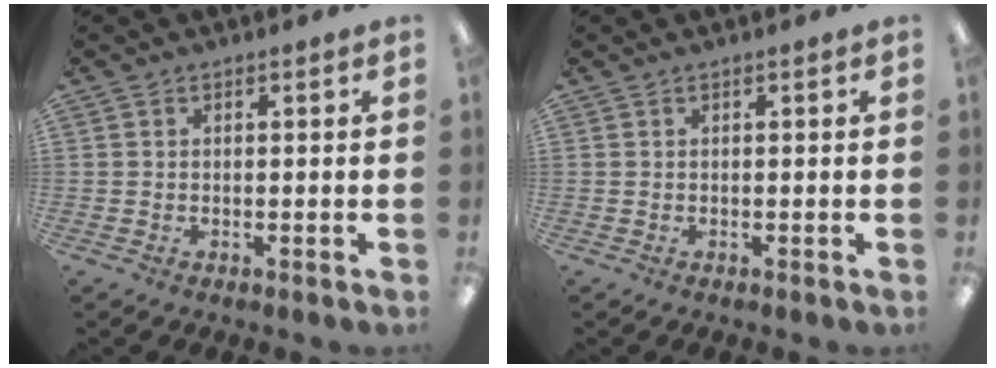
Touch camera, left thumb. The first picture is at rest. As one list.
[{"total": 0.0}]